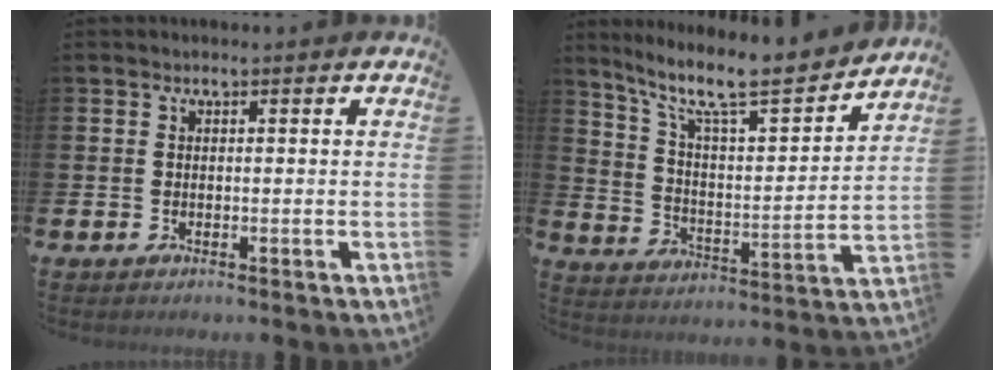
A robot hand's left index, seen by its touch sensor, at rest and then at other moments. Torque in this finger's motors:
{"motor_torque": [0.98, -1.16, 0.65, 0.21]}